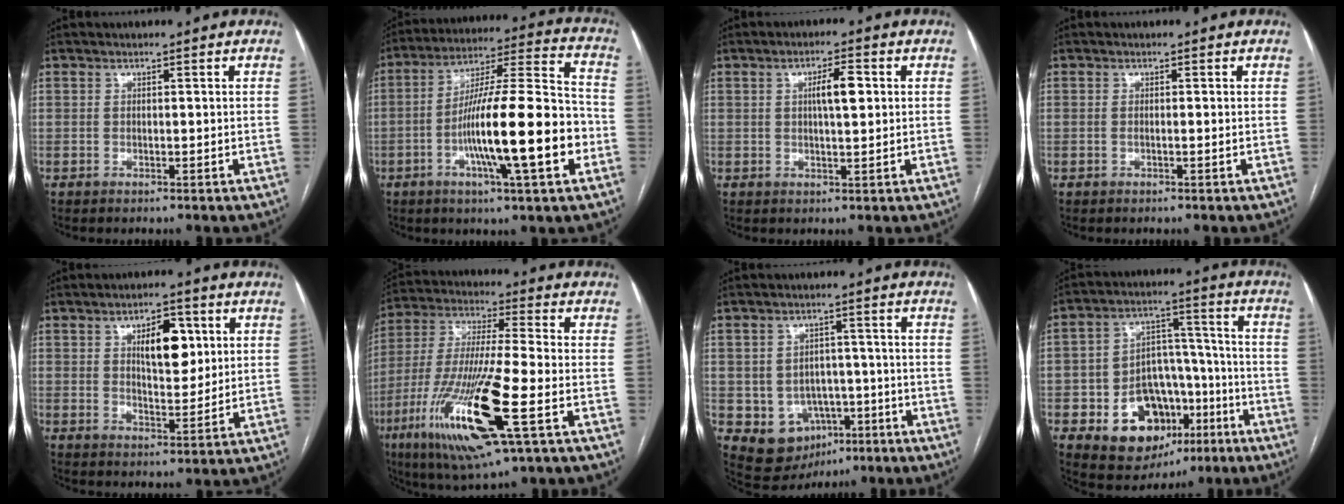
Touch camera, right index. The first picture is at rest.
{"total": 19.1, "force": [-5.1, 1.6, 18.4], "torque": [-0.312, 0.002, -0.083]}
{"total": 4.6, "force": [1.0, 0.9, 4.4], "torque": [-0.076, 0.006, 0.015]}
{"total": 0.6, "force": [-0.1, 0.0, 0.6], "torque": [-0.014, -0.002, 0.001]}
{"total": 7.9, "force": [2.6, 3.3, 6.7], "torque": [-0.105, 0.006, 0.045]}
{"total": 19.9, "force": [-7.4, 1.8, 18.4], "torque": [-0.400, -0.040, -0.134]}
{"total": 8.5, "force": [-2.9, 7.2, 3.4], "torque": [-0.050, 0.023, -0.029]}
{"total": 14.5, "force": [-6.1, 10.3, 8.2], "torque": [-0.120, 0.036, -0.078]}